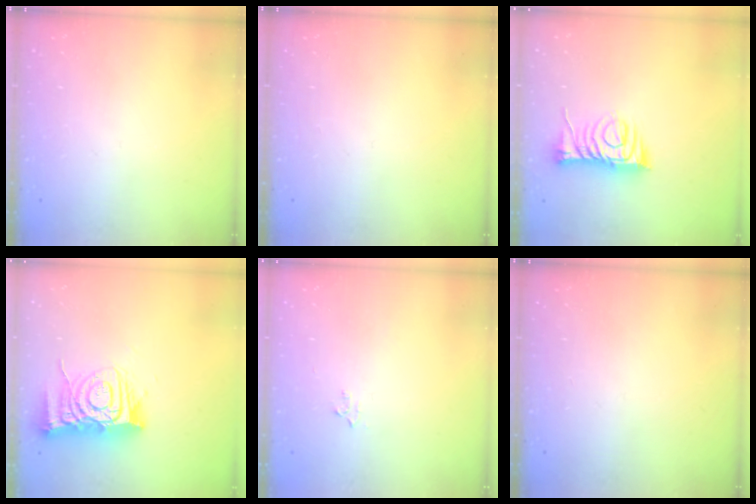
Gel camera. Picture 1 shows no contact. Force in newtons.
{"total": 0.0}
{"total": 9.6, "press": 9.6, "slide": 0.5}
{"total": 12.6, "press": 12.6, "slide": 1.1}
{"total": 2.9, "press": 2.8, "slide": 0.4}
{"total": 0.0}